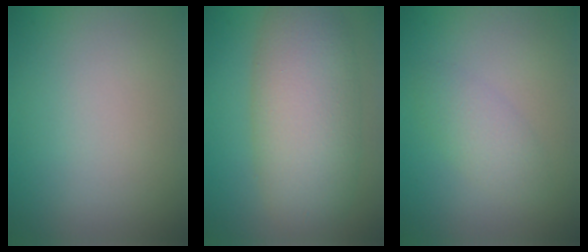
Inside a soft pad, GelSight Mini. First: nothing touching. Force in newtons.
{"total": 7.8, "press": 7.8, "slide": 0.3}
{"total": 2.2, "press": 2.2, "slide": 0.1}